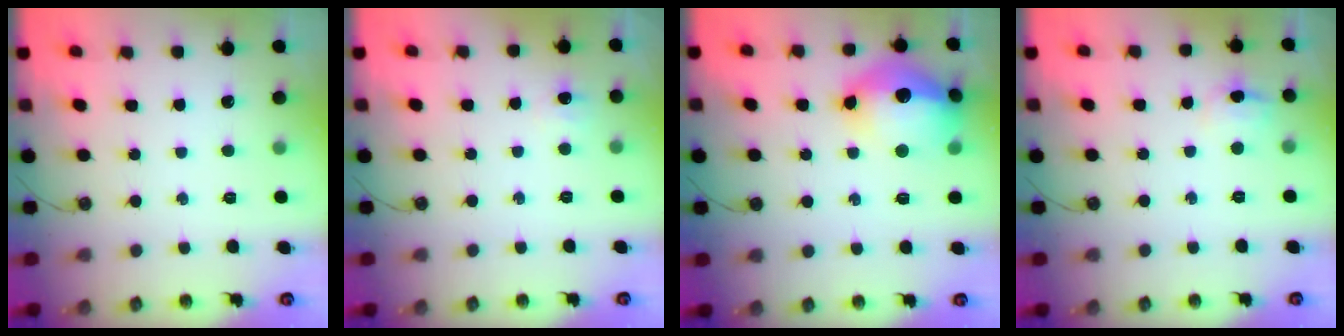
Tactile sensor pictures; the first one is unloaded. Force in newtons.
{"total": 4.4, "press": 4.3, "slide": 0.9}
{"total": 18.8, "press": 18.8, "slide": 1.5}
{"total": 5.5, "press": 5.2, "slide": 1.9}